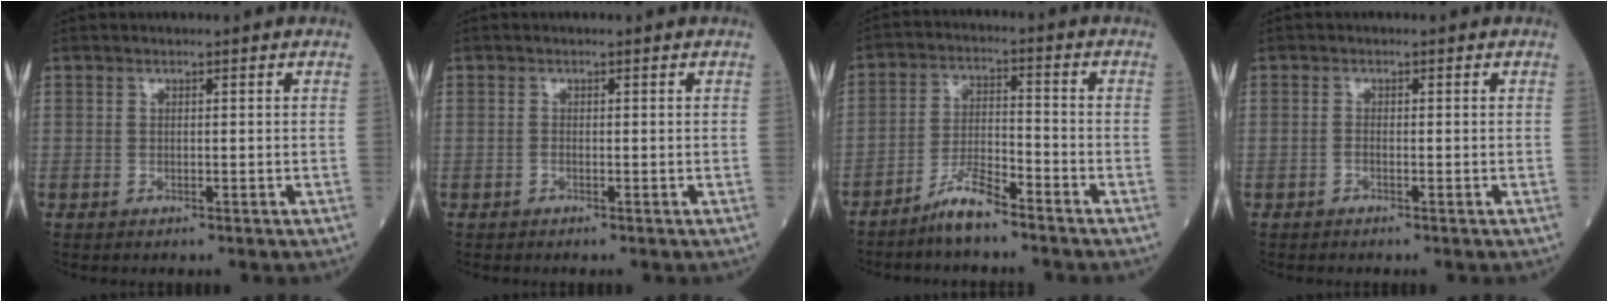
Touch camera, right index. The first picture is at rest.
{"total": 0.0}
{"total": 6.0, "force": [-4.9, 0.6, 3.3], "torque": [-0.069, -0.008, -0.096]}
{"total": 0.6, "force": [-0.4, 0.1, 0.4], "torque": [-0.009, 0.000, -0.009]}